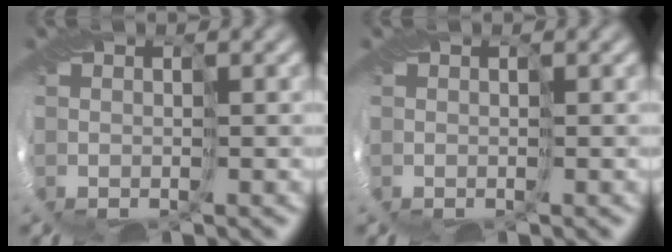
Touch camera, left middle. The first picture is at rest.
{"total": 0.0}